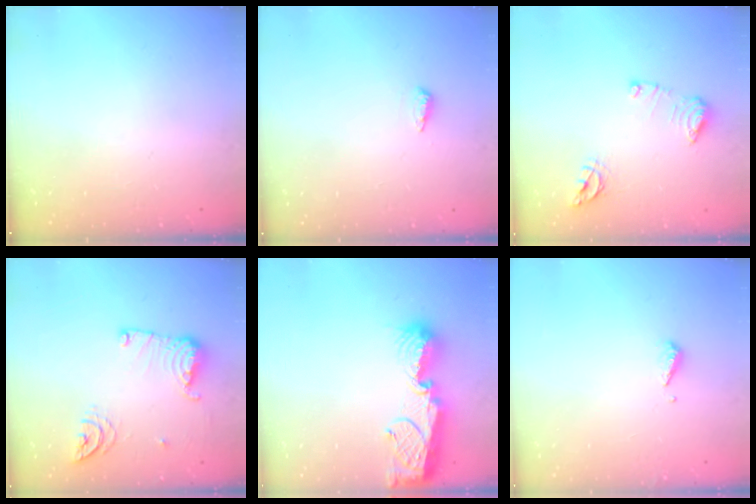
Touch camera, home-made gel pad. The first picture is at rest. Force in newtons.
{"total": 5.6, "press": 5.5, "slide": 1.0}
{"total": 10.0, "press": 9.9, "slide": 1.0}
{"total": 12.2, "press": 12.1, "slide": 1.2}
{"total": 15.7, "press": 15.6, "slide": 1.3}
{"total": 3.9, "press": 3.9, "slide": 0.4}